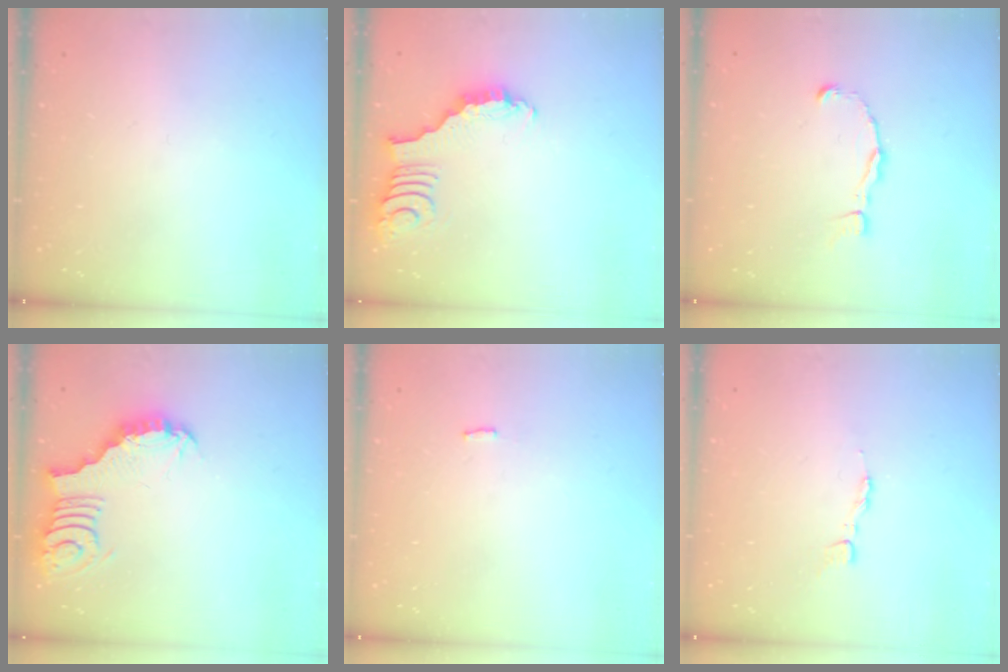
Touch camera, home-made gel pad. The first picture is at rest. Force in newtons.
{"total": 2.9, "press": 2.8, "slide": 0.4}
{"total": 2.4, "press": 2.4, "slide": 0.2}
{"total": 3.6, "press": 3.5, "slide": 0.7}
{"total": 2.5, "press": 2.5, "slide": 0.1}
{"total": 2.8, "press": 2.8, "slide": 0.4}